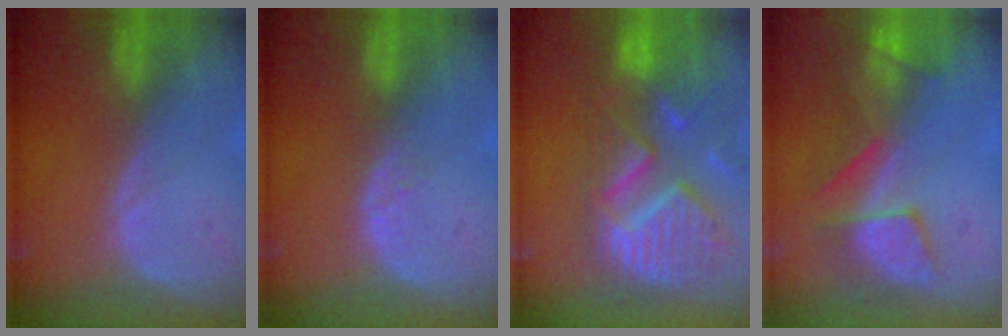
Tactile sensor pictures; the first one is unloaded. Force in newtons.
{"total": 1.0, "press": 1.0, "slide": 0.2}
{"total": 13.2, "press": 11.2, "slide": 7.0}
{"total": 7.7, "press": 7.4, "slide": 2.2}